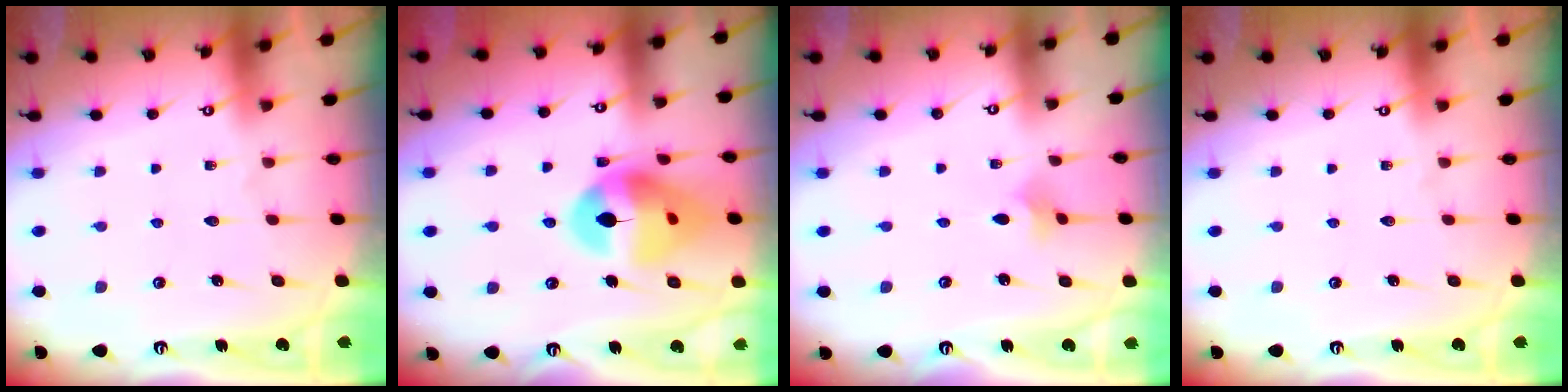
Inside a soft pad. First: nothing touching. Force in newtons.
{"total": 16.4, "press": 16.2, "slide": 2.3}
{"total": 2.1, "press": 2.1, "slide": 0.4}
{"total": 0.0}